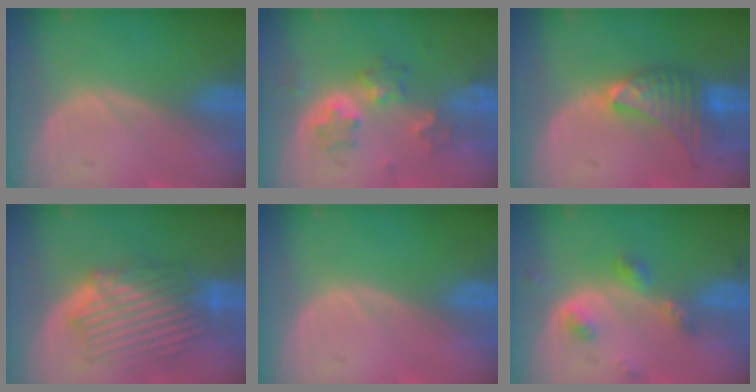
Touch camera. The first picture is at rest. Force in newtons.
{"total": 6.4, "press": 5.6, "slide": 3.1}
{"total": 7.0, "press": 7.0, "slide": 0.6}
{"total": 8.6, "press": 8.3, "slide": 2.0}
{"total": 0.0}
{"total": 4.7, "press": 4.2, "slide": 2.1}